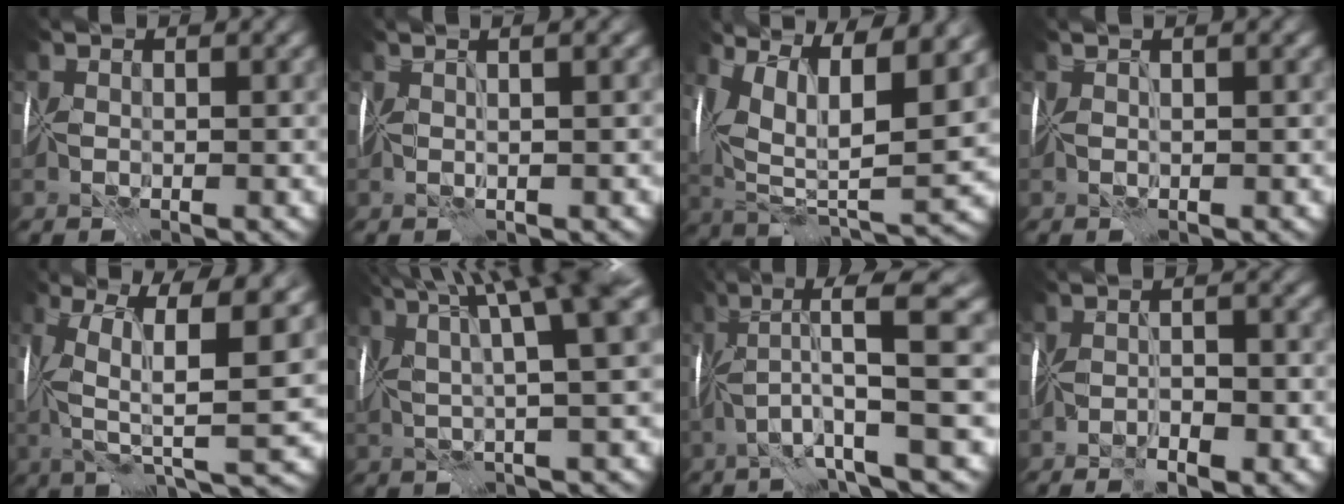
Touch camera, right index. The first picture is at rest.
{"total": 2.7, "force": [1.2, 0.5, 2.4], "torque": [-0.017, 0.016, -0.005]}
{"total": 13.5, "force": [5.7, 5.6, 10.9], "torque": [-0.177, 0.009, 0.106]}
{"total": 0.9, "force": [0.6, -0.4, 0.6], "torque": [-0.006, 0.005, 0.011]}
{"total": 11.4, "force": [2.2, 3.3, 10.7], "torque": [-0.194, 0.007, 0.038]}
{"total": 10.0, "force": [4.1, 1.3, 9.0], "torque": [-0.125, 0.024, 0.064]}
{"total": 8.2, "force": [0.8, 0.2, 8.2], "torque": [-0.118, 0.022, 0.013]}
{"total": 2.6, "force": [-1.9, 0.4, 1.7], "torque": [-0.021, 0.000, -0.032]}